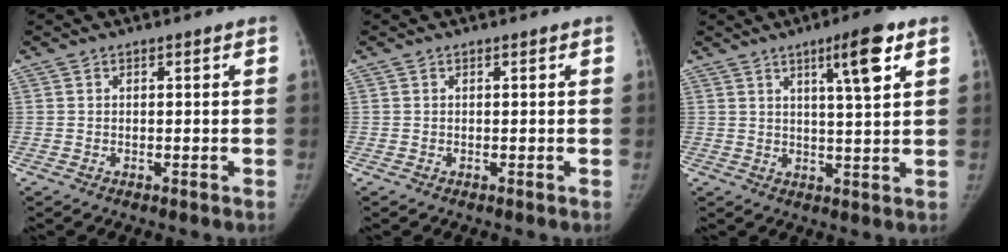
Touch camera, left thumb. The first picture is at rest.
{"total": 0.0}
{"total": 8.2, "force": [4.1, 1.0, 7.1], "torque": [-0.106, -0.018, 0.063]}